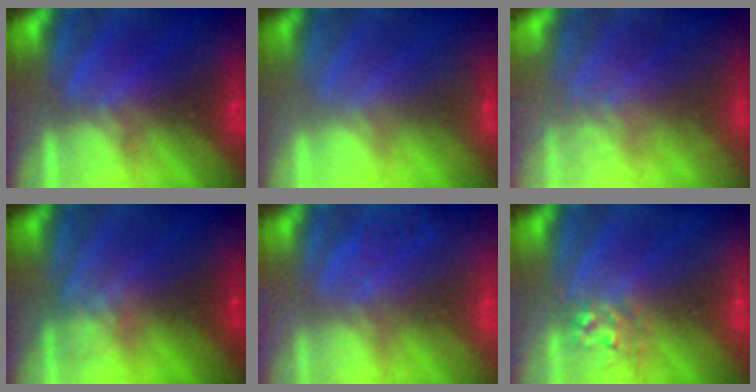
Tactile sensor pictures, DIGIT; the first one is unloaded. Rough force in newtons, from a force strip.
{"total": 2.3}
{"total": 7.6}
{"total": 2.7}
{"total": 5.6}
{"total": 2.8}